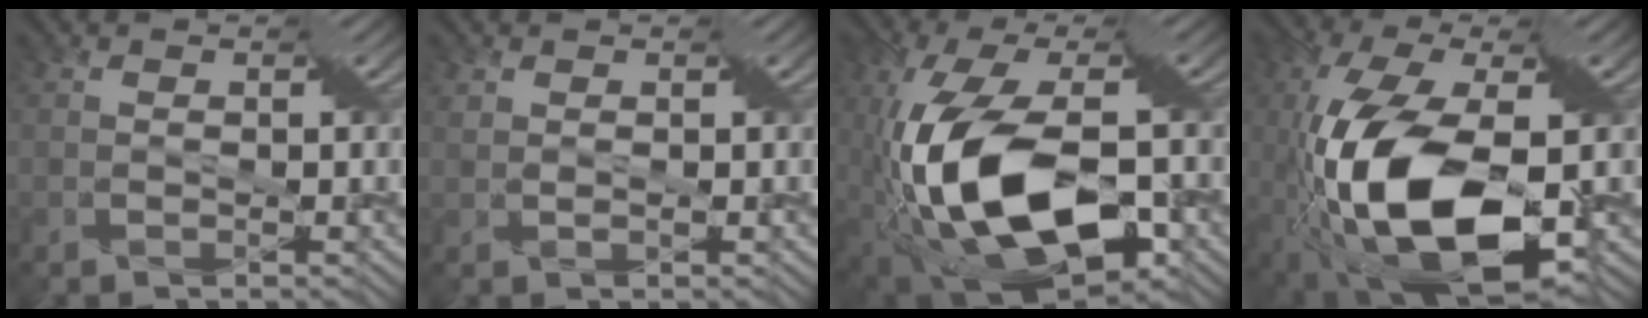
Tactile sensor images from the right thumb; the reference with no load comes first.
{"total": 1.1, "force": [0.6, 0.6, 0.7], "torque": [-0.016, 0.000, 0.014]}
{"total": 16.1, "force": [-3.4, 7.8, 13.7], "torque": [-0.283, -0.013, -0.055]}
{"total": 15.3, "force": [-3.9, 6.2, 13.5], "torque": [-0.296, -0.013, -0.069]}